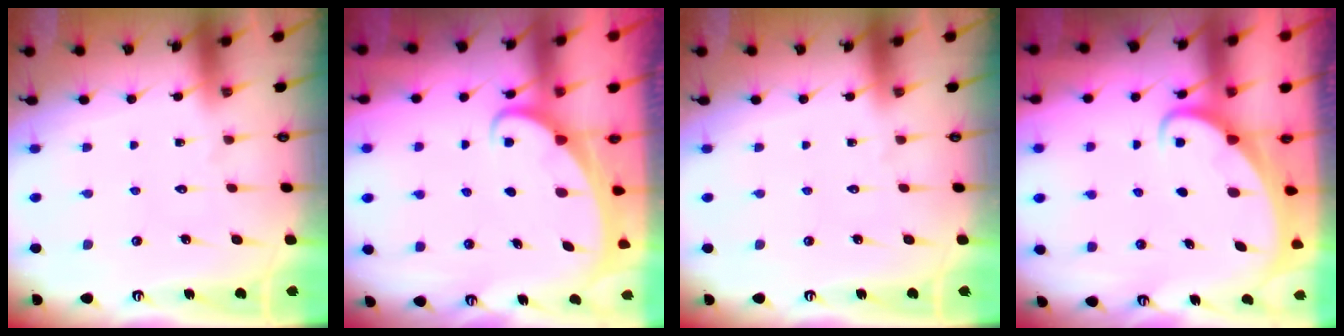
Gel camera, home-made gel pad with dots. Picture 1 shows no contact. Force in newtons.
{"total": 1.9, "press": 1.9, "slide": 0.2}
{"total": 0.0}
{"total": 2.5, "press": 2.5, "slide": 0.2}